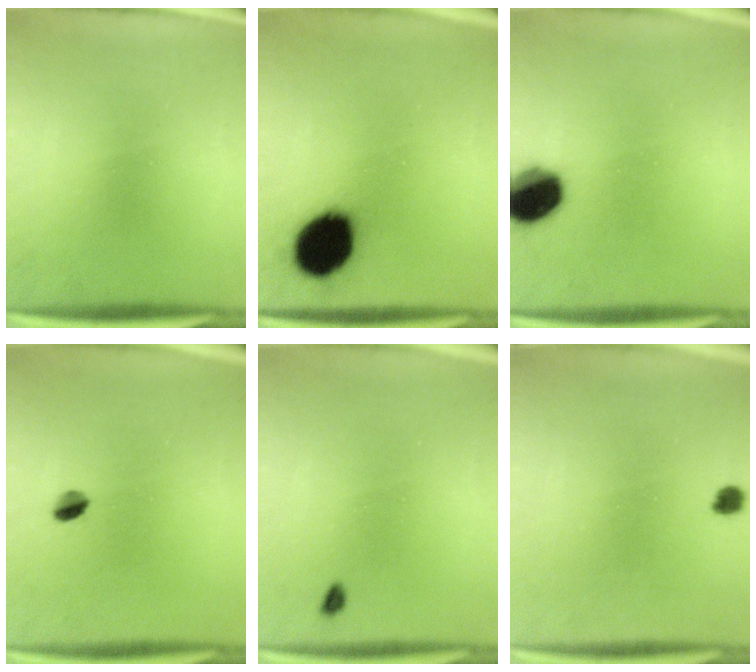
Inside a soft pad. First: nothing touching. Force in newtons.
{"total": 14.5}
{"total": 10.9}
{"total": 2.5}
{"total": 1.1}
{"total": 1.8}